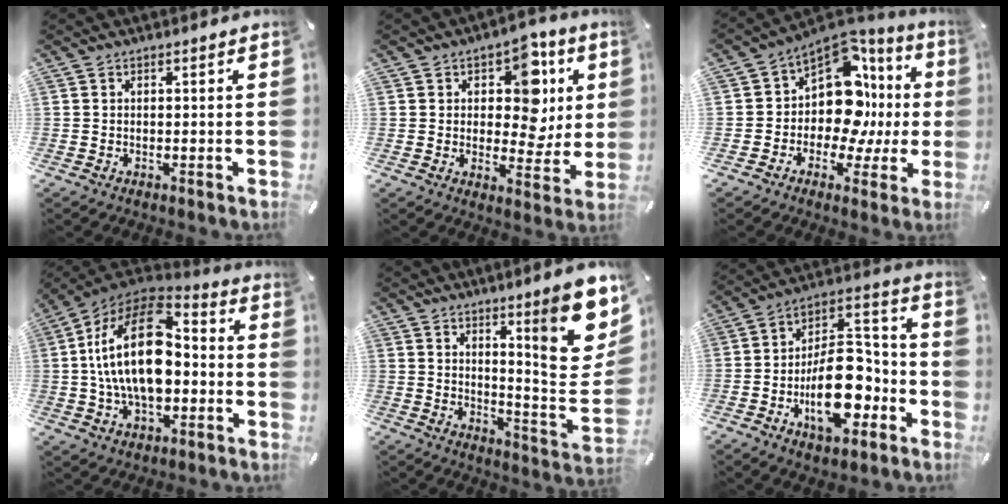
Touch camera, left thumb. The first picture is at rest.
{"total": 16.3, "force": [5.8, 9.6, 11.9], "torque": [-0.156, -0.045, 0.097]}
{"total": 16.1, "force": [2.8, 10.8, 11.7], "torque": [-0.188, -0.041, 0.045]}
{"total": 22.4, "force": [0.1, 13.8, 17.6], "torque": [-0.348, 0.008, -0.002]}
{"total": 18.3, "force": [9.2, 4.6, 15.1], "torque": [-0.193, -0.082, 0.140]}
{"total": 20.7, "force": [-6.7, 12.4, 15.1], "torque": [-0.224, 0.028, -0.103]}